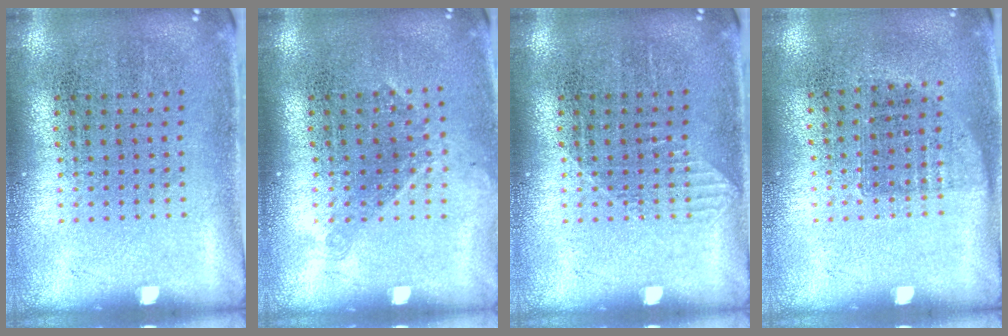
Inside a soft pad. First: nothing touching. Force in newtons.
{"total": 1.1, "press": 0.8, "slide": 0.6}
{"total": 0.7, "press": 0.6, "slide": 0.2}
{"total": 0.7, "press": 0.6, "slide": 0.4}